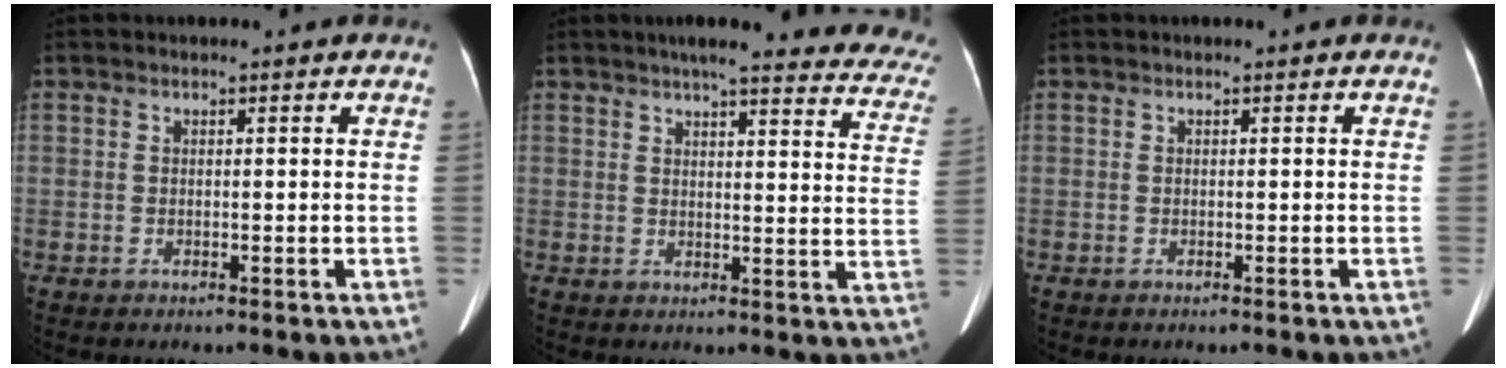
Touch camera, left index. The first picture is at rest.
{"total": 23.0, "force": [20.3, 3.1, 10.4], "torque": [-0.118, -0.041, 0.216]}
{"total": 0.0}